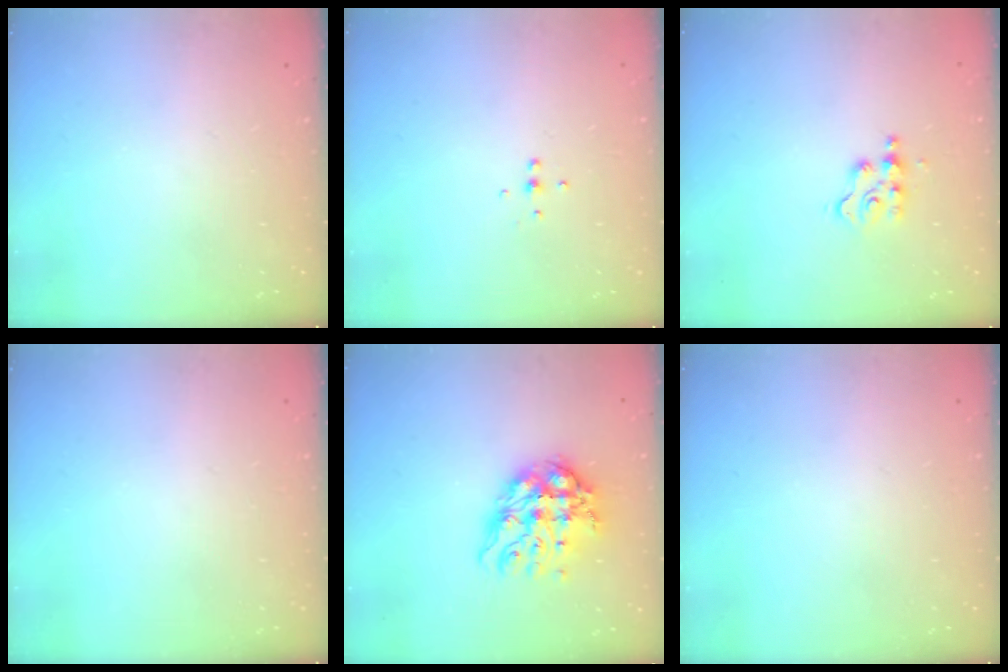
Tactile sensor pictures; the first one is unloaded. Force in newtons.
{"total": 3.9, "press": 3.9, "slide": 0.3}
{"total": 4.4, "press": 4.4, "slide": 0.6}
{"total": 0.0}
{"total": 13.0, "press": 13.0, "slide": 1.2}
{"total": 0.0}